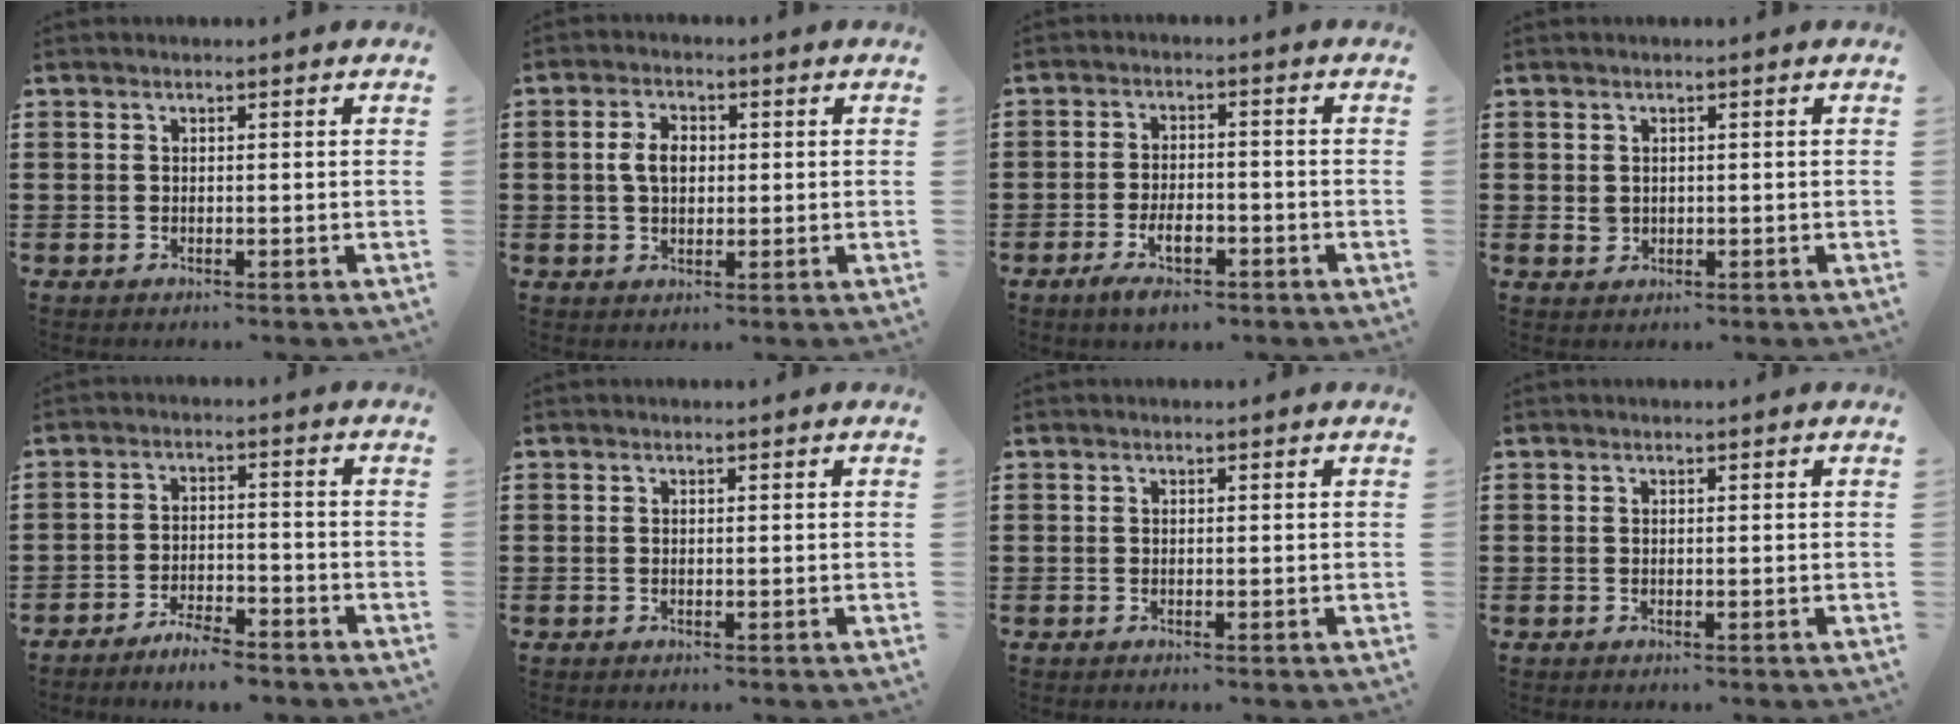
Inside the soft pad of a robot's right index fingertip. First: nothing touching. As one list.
[{"total": 4.0, "force": [0.3, 2.6, 3.1], "torque": [-0.065, 0.014, 0.003]}, {"total": 4.9, "force": [-2.8, 1.9, 3.6], "torque": [-0.072, 0.003, -0.053]}, {"total": 1.4, "force": [0.2, 1.2, 0.6], "torque": [-0.014, 0.007, 0.003]}, {"total": 4.4, "force": [-4.2, 0.4, 1.1], "torque": [-0.021, 0.007, -0.084]}, {"total": 0.0}, {"total": 0.0}, {"total": 0.0}]